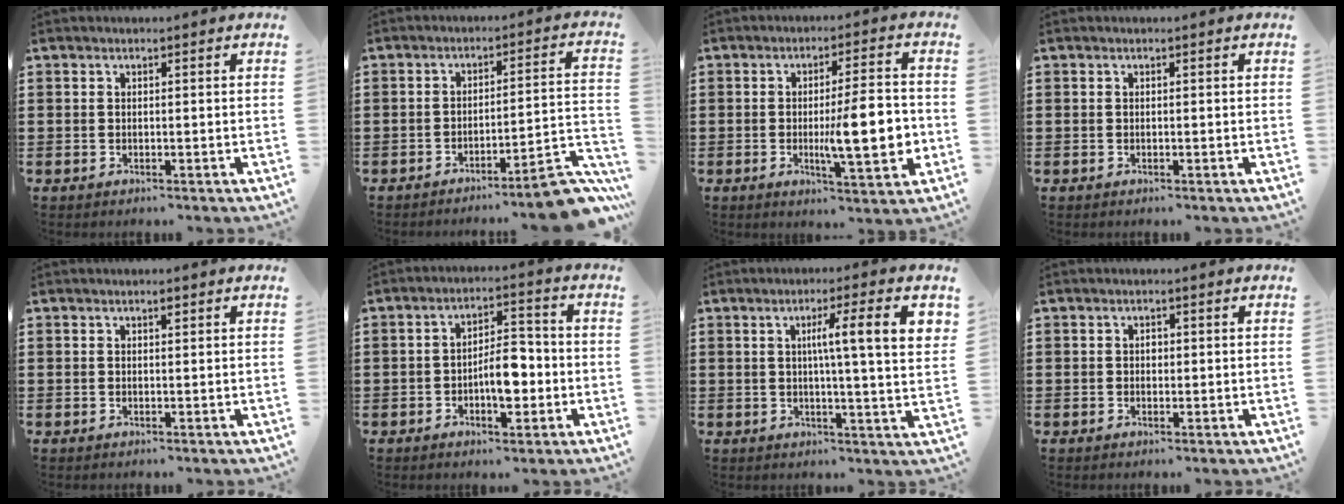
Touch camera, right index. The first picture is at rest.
{"total": 8.1, "force": [-6.8, 0.8, 4.3], "torque": [-0.058, 0.012, -0.127]}
{"total": 11.0, "force": [-1.3, 2.8, 10.6], "torque": [-0.140, -0.011, -0.020]}
{"total": 0.0}
{"total": 0.9, "force": [0.6, 0.4, 0.6], "torque": [-0.012, 0.003, 0.010]}
{"total": 6.6, "force": [-1.7, 3.1, 5.5], "torque": [-0.079, -0.001, -0.036]}
{"total": 9.3, "force": [2.4, 0.7, 8.9], "torque": [-0.155, -0.002, 0.030]}
{"total": 0.8, "force": [0.1, 0.6, 0.6], "torque": [-0.012, 0.002, 0.001]}